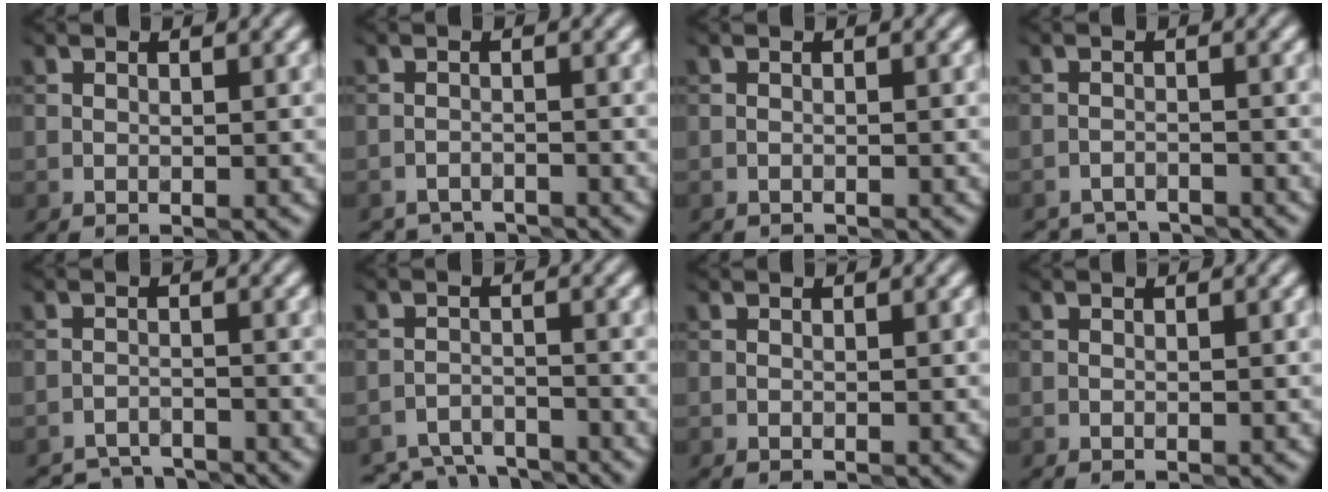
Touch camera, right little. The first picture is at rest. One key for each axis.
{"total": 3.4, "fx": -3.4, "fy": 0.3, "fz": -0.3, "tx": 0.009, "ty": -0.013, "tz": -0.059}
{"total": 0.7, "fx": -0.7, "fy": -0.1, "fz": -0.3, "tx": 0.007, "ty": 0.000, "tz": -0.011}
{"total": 3.8, "fx": -3.8, "fy": 0.4, "fz": -0.3, "tx": 0.008, "ty": -0.013, "tz": -0.065}
{"total": 4.2, "fx": -4.2, "fy": 0.3, "fz": -0.1, "tx": 0.003, "ty": -0.012, "tz": -0.073}
{"total": 5.2, "fx": -5.0, "fy": 1.2, "fz": 0.9, "tx": -0.019, "ty": -0.019, "tz": -0.089}
{"total": 0.0}
{"total": 0.0}